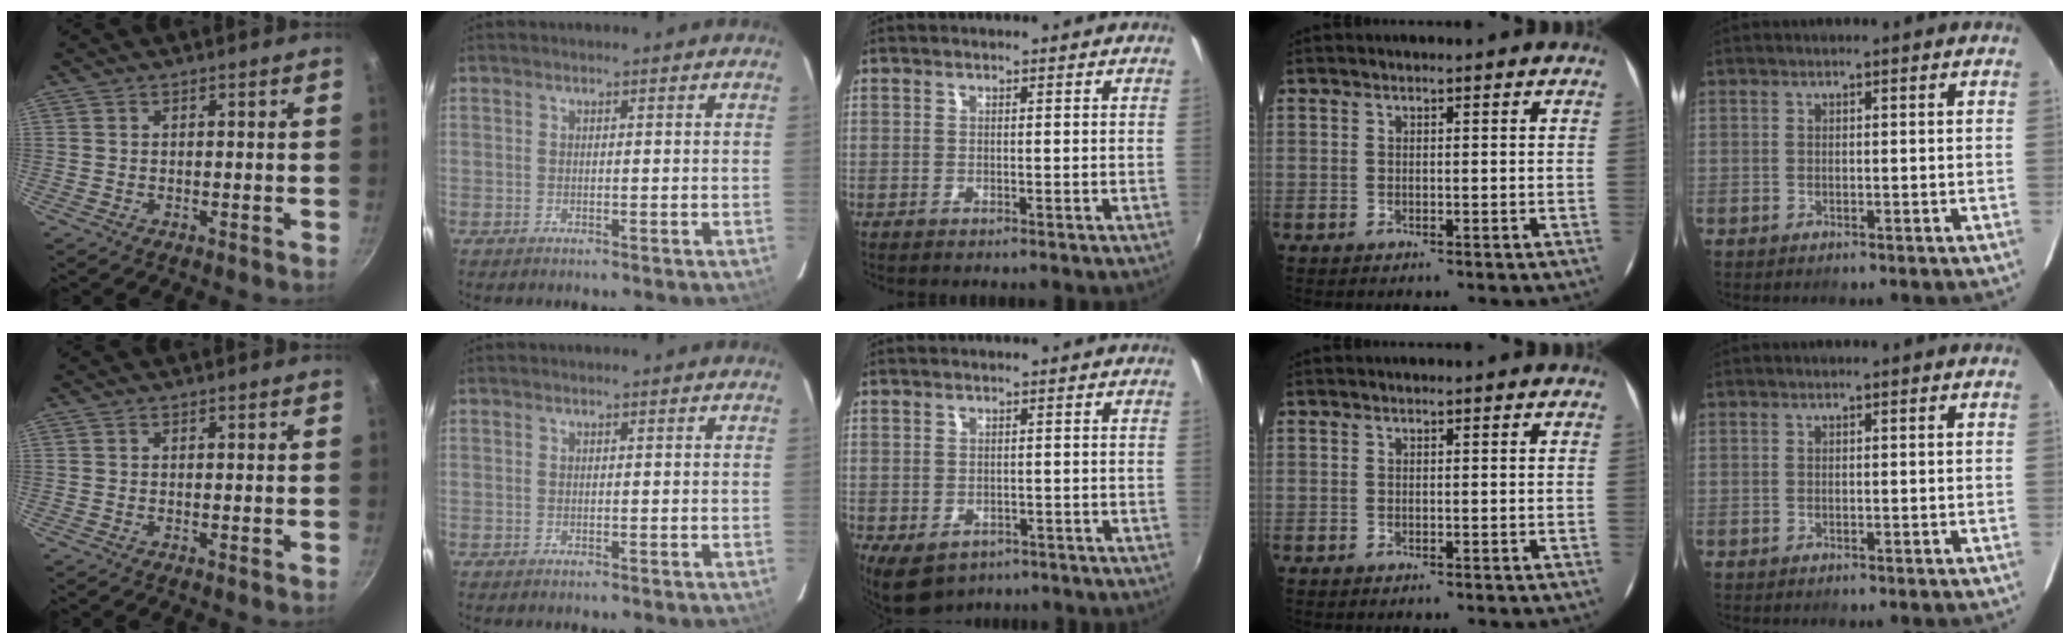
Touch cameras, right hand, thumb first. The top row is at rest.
{"middle": {"total": 6.2, "force": [-3.2, 4.3, 3.2], "torque": [-0.064, -0.024, -0.039]}}